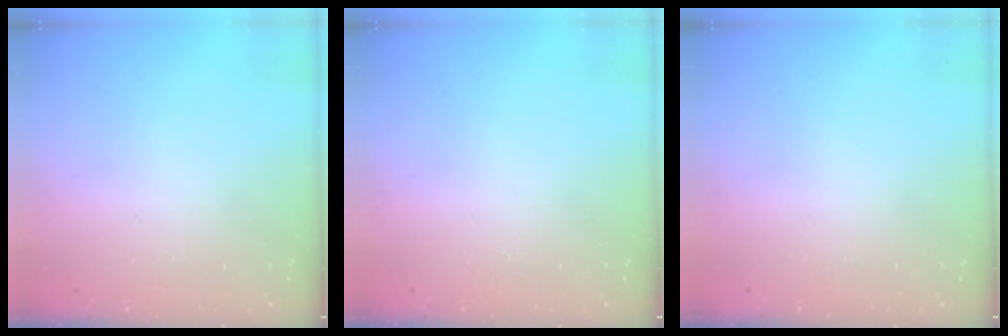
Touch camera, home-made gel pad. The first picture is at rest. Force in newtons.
{"total": 0.0}
{"total": 0.0}